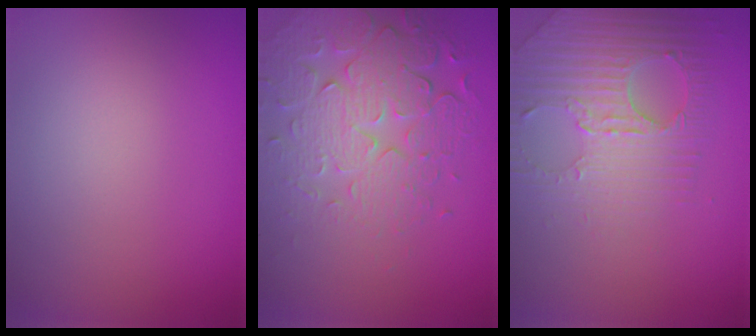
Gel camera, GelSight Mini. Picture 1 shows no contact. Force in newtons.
{"total": 6.5, "press": 5.0, "slide": 4.2}
{"total": 4.0, "press": 3.8, "slide": 1.1}